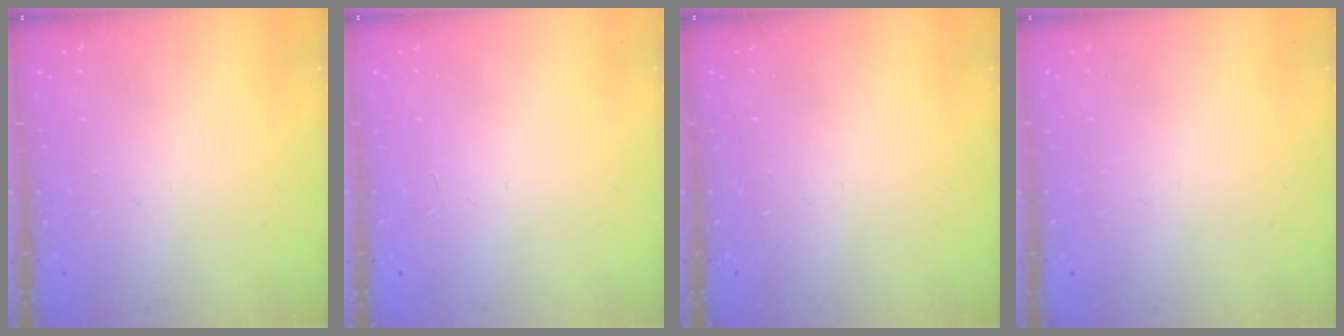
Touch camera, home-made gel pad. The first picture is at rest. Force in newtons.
{"total": 0.0}
{"total": 0.0}
{"total": 0.0}